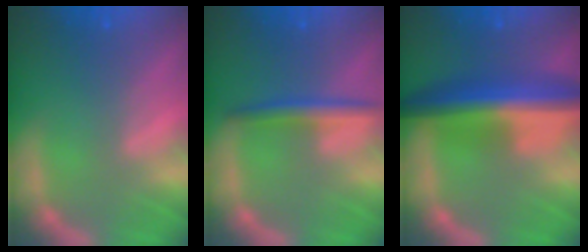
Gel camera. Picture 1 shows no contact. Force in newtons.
{"total": 3.0}
{"total": 9.0}